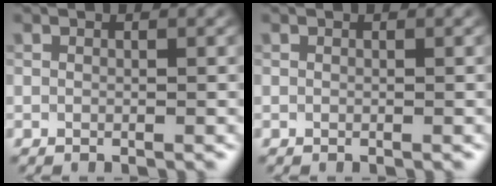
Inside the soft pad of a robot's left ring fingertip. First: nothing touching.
{"total": 0.0}